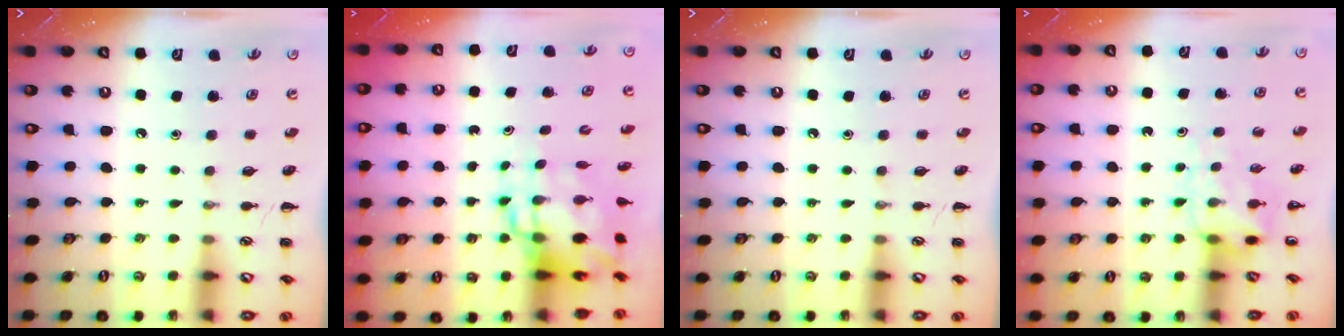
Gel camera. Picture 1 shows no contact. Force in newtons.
{"total": 11.0, "press": 10.6, "slide": 3.0}
{"total": 0.0}
{"total": 5.2, "press": 5.2, "slide": 0.6}